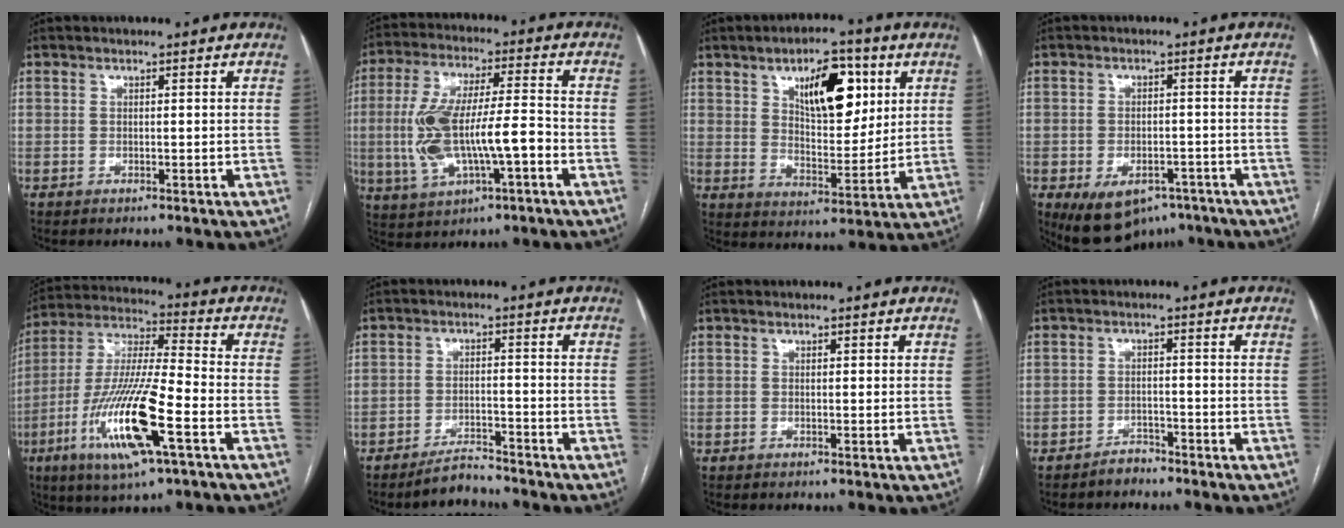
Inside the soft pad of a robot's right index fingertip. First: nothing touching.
{"total": 14.0, "force": [-2.9, 3.9, 13.1], "torque": [-0.263, 0.017, -0.041]}
{"total": 12.3, "force": [5.2, 5.2, 9.9], "torque": [-0.152, 0.011, 0.089]}
{"total": 9.7, "force": [-5.9, 5.9, 5.0], "torque": [-0.075, 0.009, -0.078]}
{"total": 17.7, "force": [-6.6, 1.9, 16.3], "torque": [-0.335, -0.019, -0.119]}
{"total": 3.8, "force": [-3.6, 0.7, 0.8], "torque": [-0.014, -0.008, -0.062]}
{"total": 0.7, "force": [0.4, 0.2, 0.5], "torque": [-0.010, -0.001, 0.004]}
{"total": 2.1, "force": [-1.9, 0.8, 0.1], "torque": [0.001, 0.001, -0.032]}